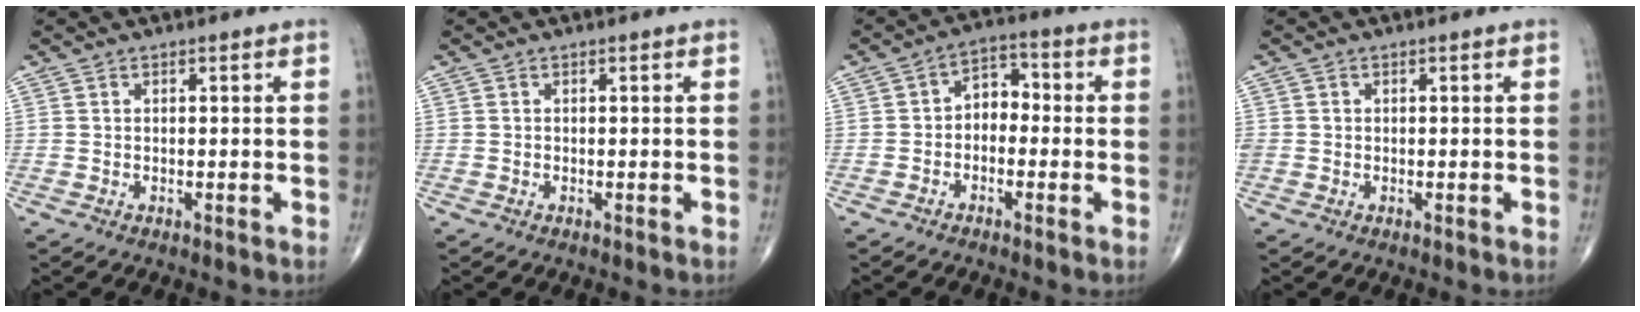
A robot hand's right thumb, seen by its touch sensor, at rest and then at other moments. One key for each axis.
{"total": 0.0}
{"total": 5.3, "fx": -0.8, "fy": 3.8, "fz": 3.6, "tx": -0.033, "ty": 0.029, "tz": -0.030}
{"total": 1.0, "fx": 0.0, "fy": 0.9, "fz": 0.3, "tx": -0.002, "ty": 0.002, "tz": 0.001}